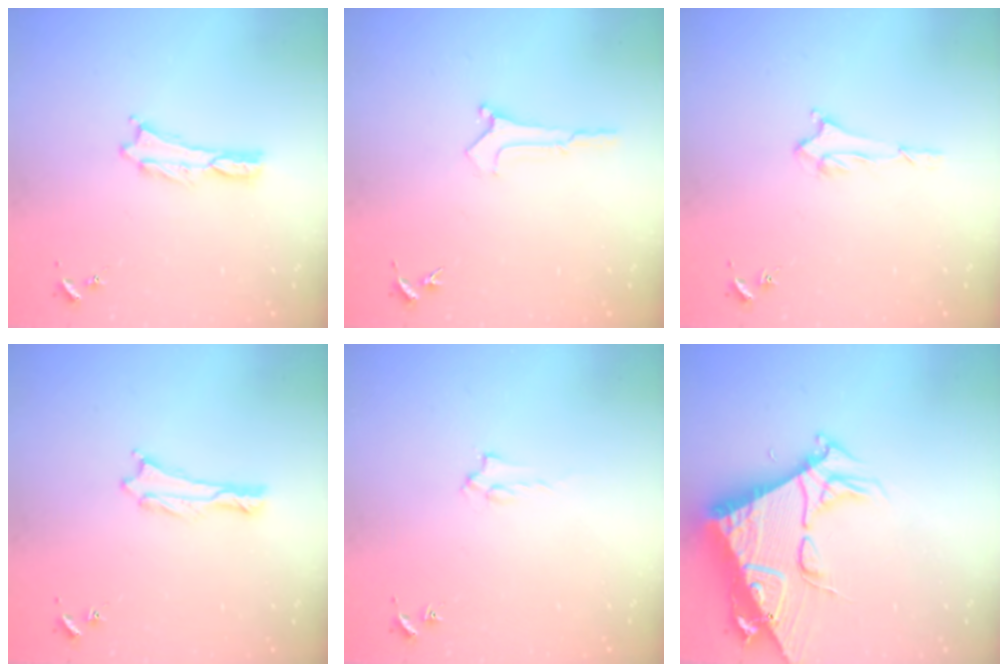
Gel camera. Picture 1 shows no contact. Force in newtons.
{"total": 0.0}
{"total": 1.5, "press": 1.5, "slide": 0.2}
{"total": 0.0}
{"total": 1.4, "press": 1.4, "slide": 0.2}
{"total": 10.8, "press": 10.8, "slide": 0.9}